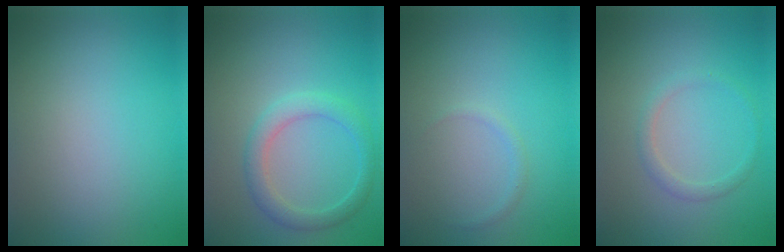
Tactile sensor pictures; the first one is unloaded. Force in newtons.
{"total": 2.7, "press": 2.7, "slide": 0.1}
{"total": 0.6, "press": 0.6, "slide": 0.1}
{"total": 1.3, "press": 1.3, "slide": 0.1}